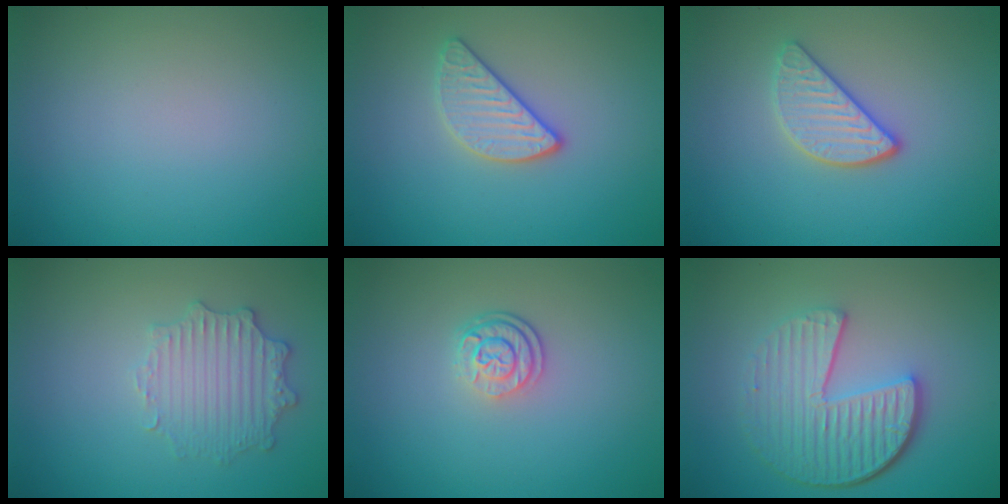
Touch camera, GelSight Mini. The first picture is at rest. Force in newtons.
{"total": 2.6, "press": 2.5, "slide": 0.8}
{"total": 2.9, "press": 2.7, "slide": 1.2}
{"total": 2.9, "press": 2.9, "slide": 0.1}
{"total": 2.6, "press": 1.9, "slide": 1.8}
{"total": 6.3, "press": 4.4, "slide": 4.4}